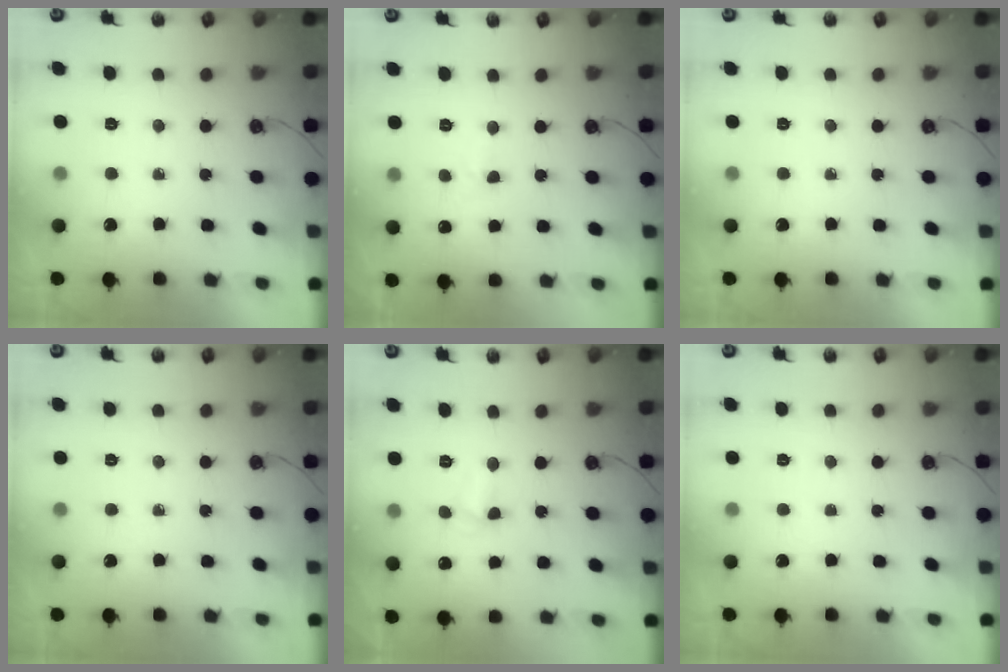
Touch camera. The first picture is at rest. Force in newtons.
{"total": 2.1, "press": 2.0, "slide": 0.3}
{"total": 0.0}
{"total": 0.0}
{"total": 3.3, "press": 3.3, "slide": 0.5}
{"total": 0.0}